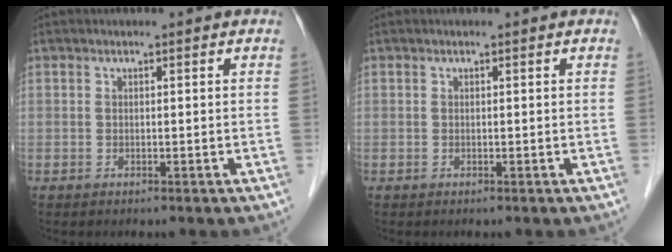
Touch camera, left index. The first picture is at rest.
{"total": 0.0}